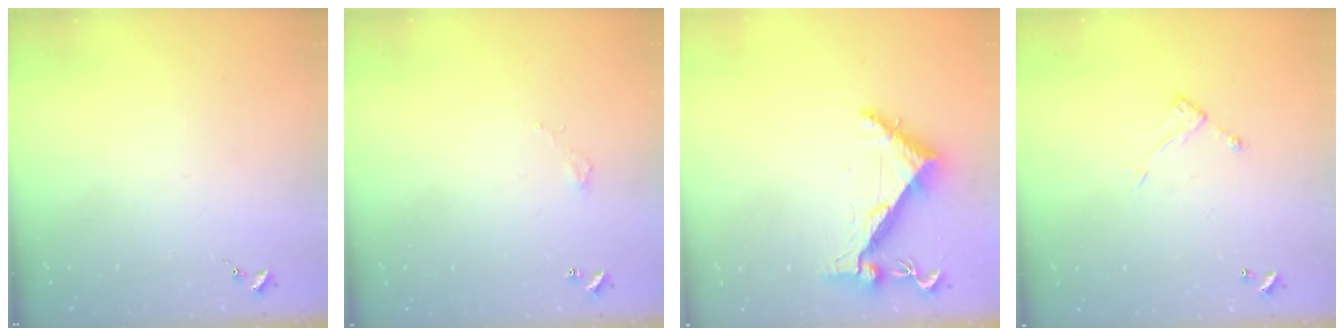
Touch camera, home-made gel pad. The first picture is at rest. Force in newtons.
{"total": 2.8, "press": 2.8, "slide": 0.2}
{"total": 6.4, "press": 6.4, "slide": 0.5}
{"total": 5.0, "press": 5.0, "slide": 0.4}